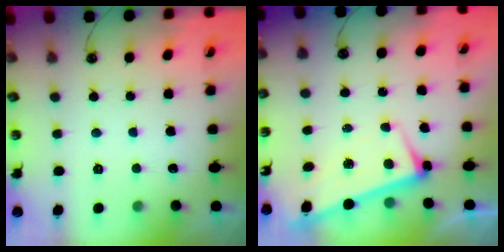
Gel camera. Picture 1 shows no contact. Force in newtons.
{"total": 2.5, "press": 2.5, "slide": 0.6}